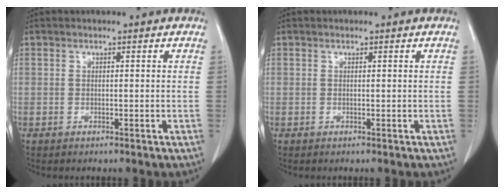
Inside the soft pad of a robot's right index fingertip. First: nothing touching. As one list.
[{"total": 0.0}]